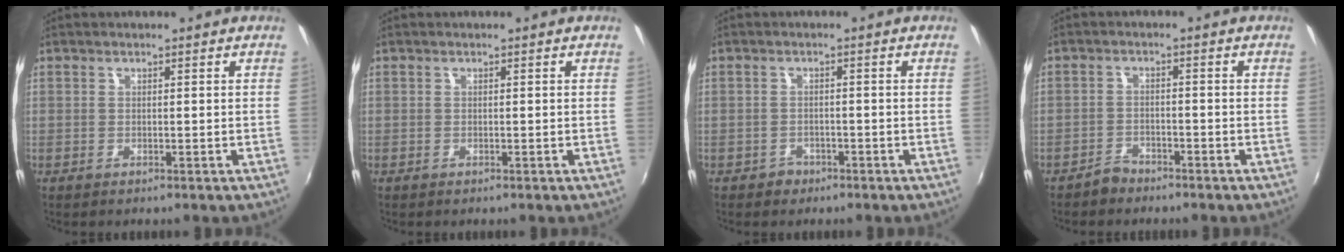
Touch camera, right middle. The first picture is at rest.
{"total": 0.0}
{"total": 2.4, "force": [-1.5, 1.8, 0.2], "torque": [-0.010, 0.002, -0.022]}
{"total": 2.8, "force": [-2.5, 1.2, 0.3], "torque": [-0.013, 0.004, -0.045]}